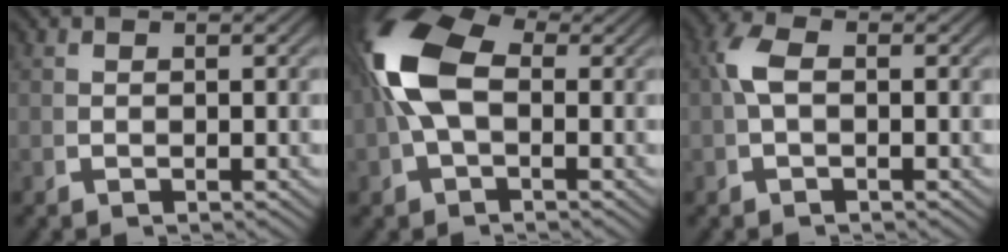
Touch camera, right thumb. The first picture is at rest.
{"total": 8.2, "force": [1.0, 5.1, 6.3], "torque": [-0.135, 0.011, 0.017]}
{"total": 2.0, "force": [0.2, 0.8, 1.8], "torque": [-0.046, 0.000, 0.008]}